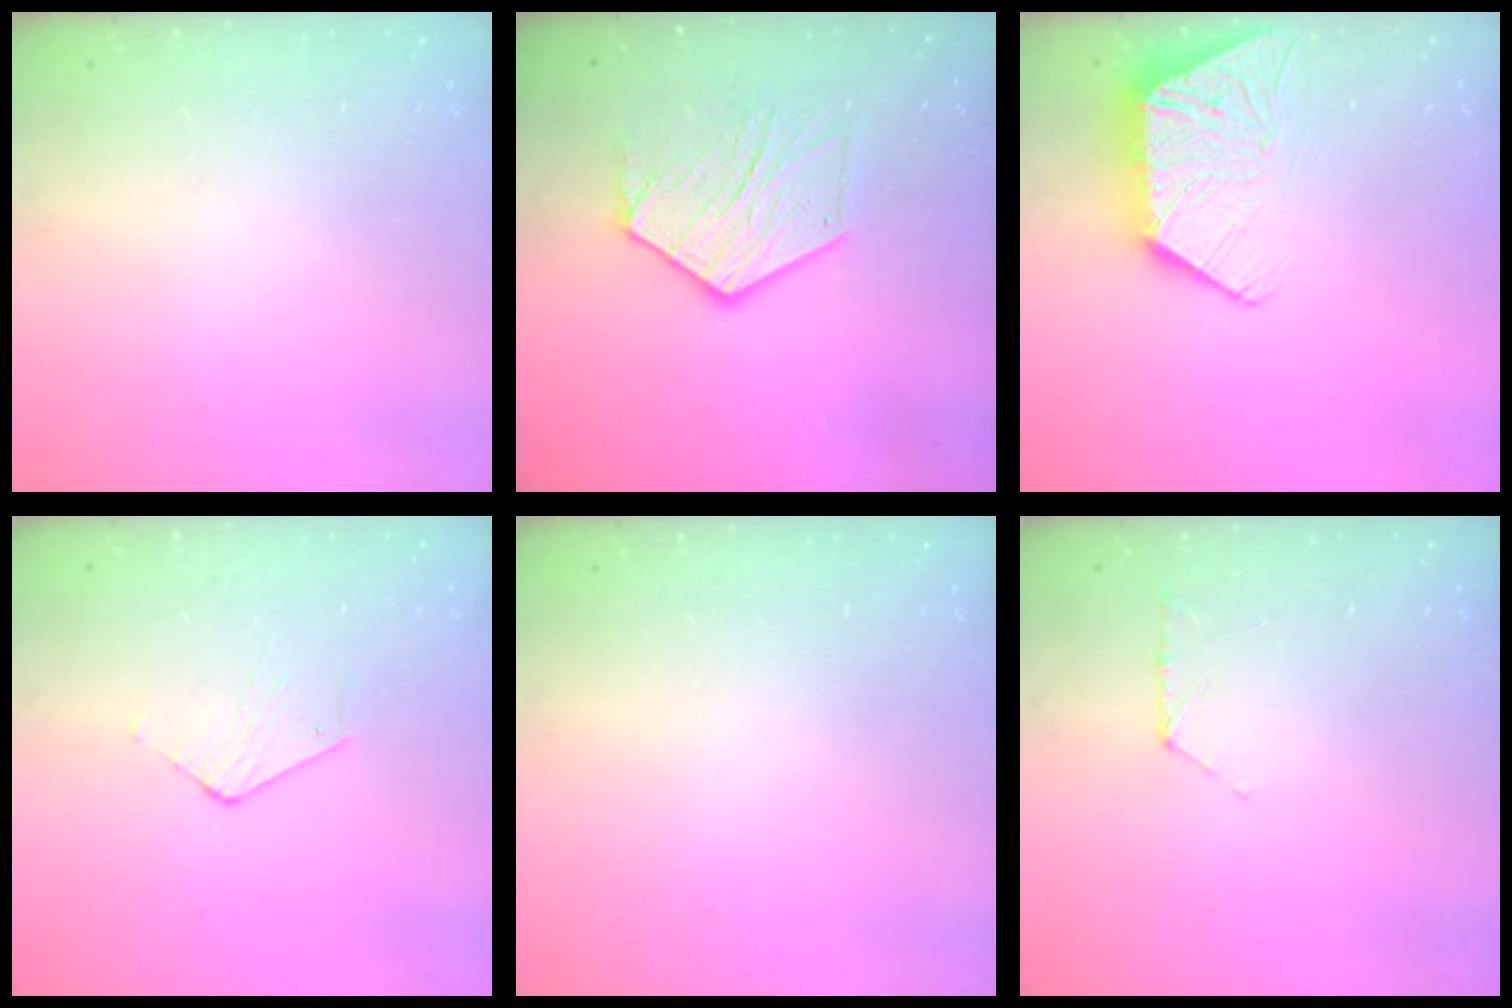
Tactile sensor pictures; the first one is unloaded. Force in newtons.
{"total": 13.7, "press": 13.7, "slide": 0.7}
{"total": 11.2, "press": 11.2, "slide": 0.7}
{"total": 2.8, "press": 2.8, "slide": 0.2}
{"total": 0.0}
{"total": 6.8, "press": 6.7, "slide": 0.6}